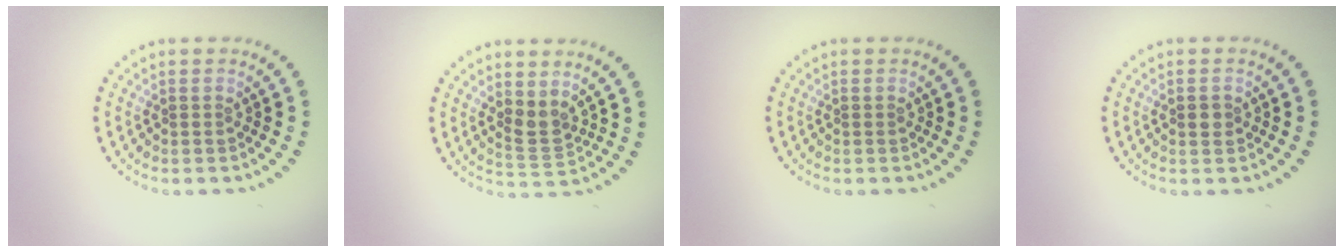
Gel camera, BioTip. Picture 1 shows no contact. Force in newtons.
{"total": 2.0, "press": 1.6, "slide": 1.1}
{"total": 0.0}
{"total": 1.2, "press": 1.2, "slide": 0.1}